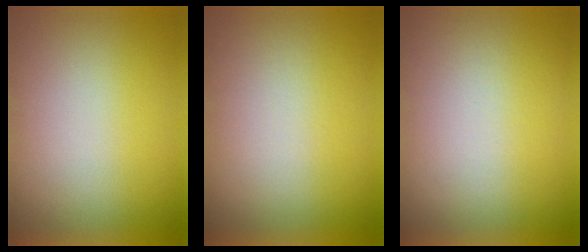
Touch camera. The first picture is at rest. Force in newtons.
{"total": 2.3}
{"total": 1.4}